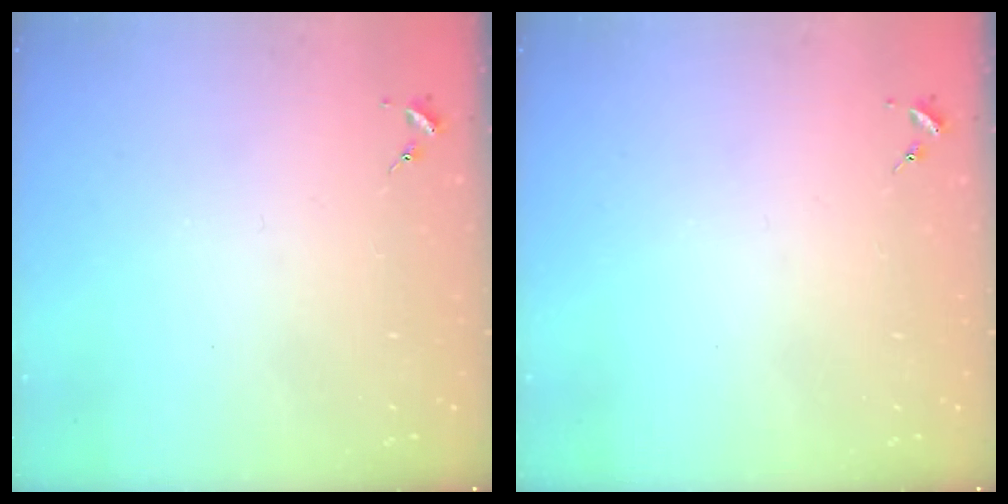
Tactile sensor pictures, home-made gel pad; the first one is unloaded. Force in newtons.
{"total": 0.0}